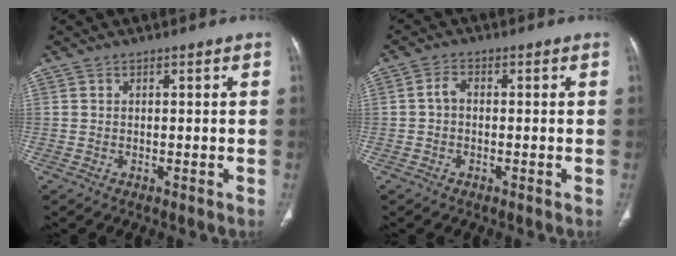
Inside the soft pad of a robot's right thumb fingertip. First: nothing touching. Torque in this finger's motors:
{"motor_torque": [-0.64, -0.04, -0.33, 0.33, 0.21]}